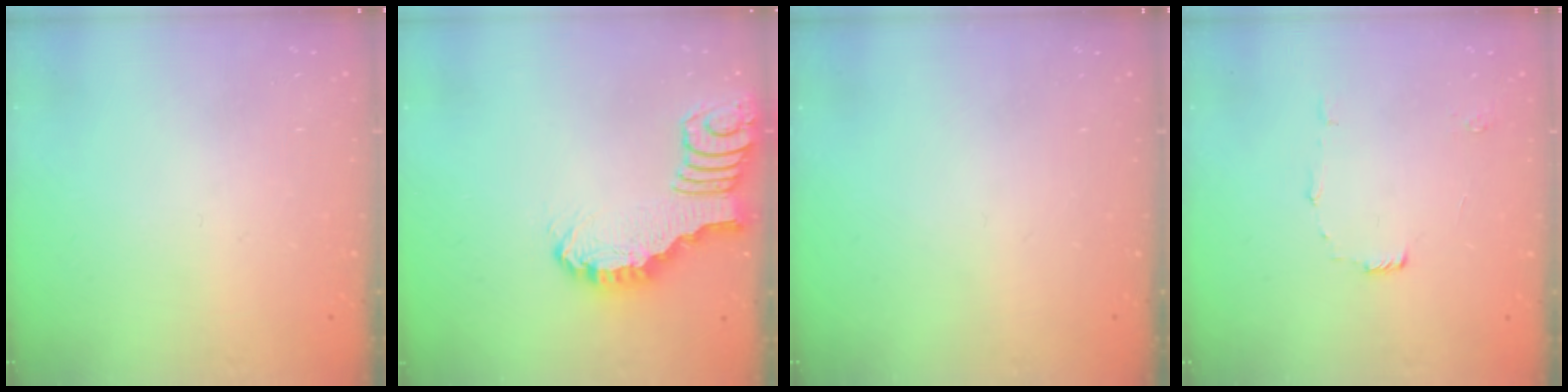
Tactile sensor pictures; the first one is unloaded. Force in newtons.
{"total": 2.4, "press": 2.4, "slide": 0.2}
{"total": 0.0}
{"total": 6.0, "press": 5.9, "slide": 0.5}